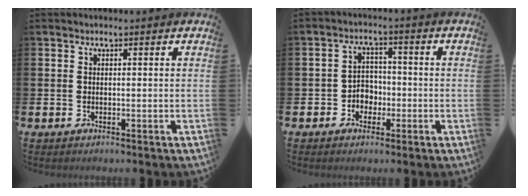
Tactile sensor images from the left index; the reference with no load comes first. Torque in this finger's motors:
{"motor_torque": [0.12, 0.18, 0.06, 0.01]}